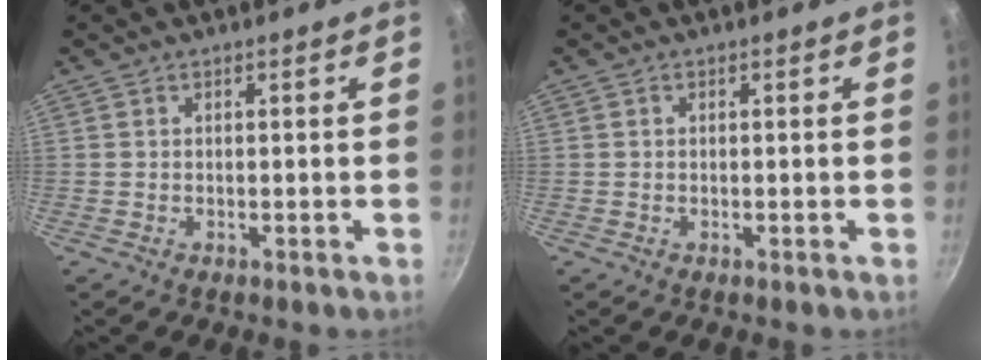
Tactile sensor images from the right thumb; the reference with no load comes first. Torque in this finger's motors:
{"motor_torque": [-0.31, -0.18, 0.00, 0.17, 0.08]}